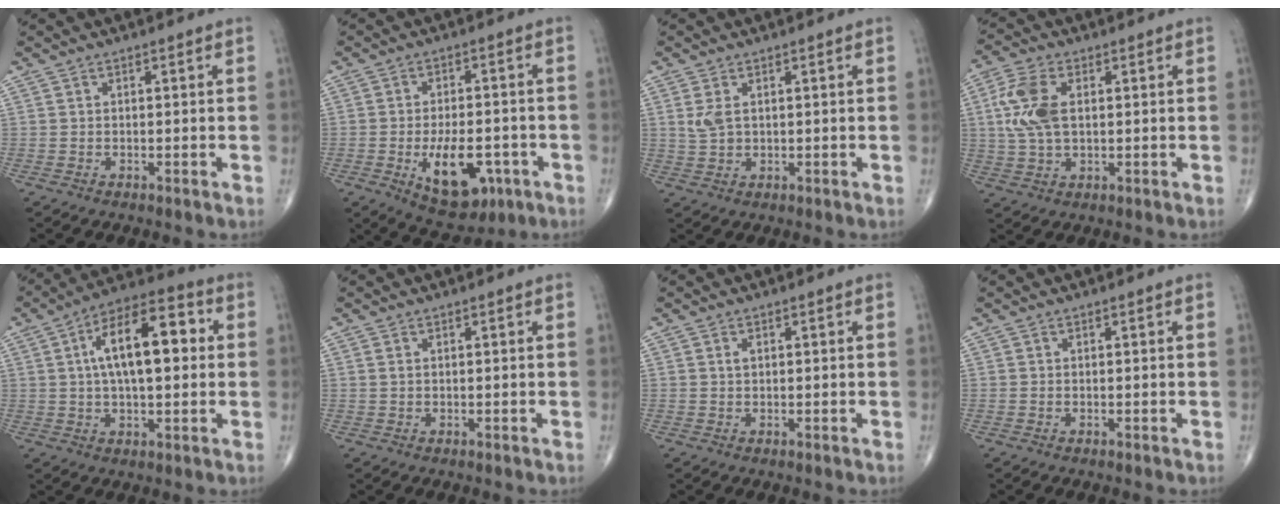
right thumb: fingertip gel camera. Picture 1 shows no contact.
{"total": 12.1, "force": [-4.2, 6.4, 9.5], "torque": [-0.125, 0.010, -0.051]}
{"total": 3.0, "force": [0.9, 1.8, 2.3], "torque": [-0.049, -0.001, 0.023]}
{"total": 9.3, "force": [1.5, 5.2, 7.6], "torque": [-0.173, 0.006, 0.030]}
{"total": 16.0, "force": [2.5, 7.2, 14.1], "torque": [-0.220, 0.026, 0.034]}
{"total": 0.7, "force": [0.2, 0.4, 0.5], "torque": [-0.012, 0.006, 0.006]}
{"total": 0.9, "force": [0.3, 0.6, 0.7], "torque": [-0.013, 0.003, 0.007]}
{"total": 0.0}